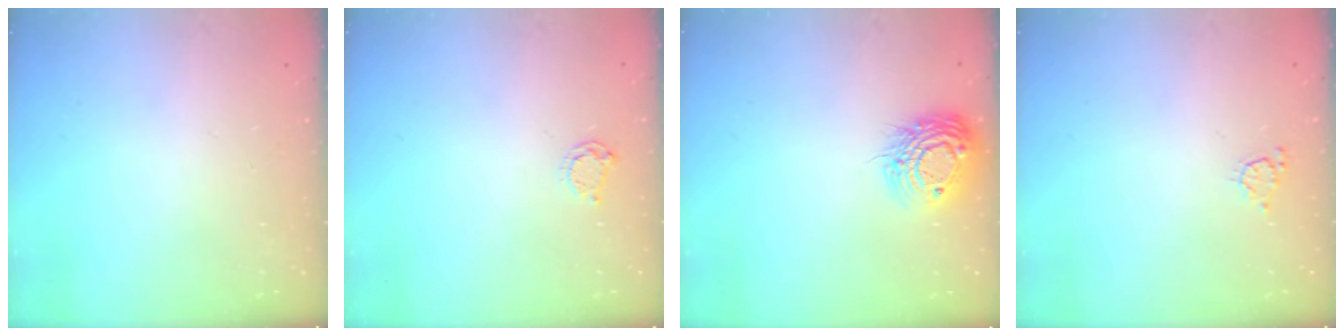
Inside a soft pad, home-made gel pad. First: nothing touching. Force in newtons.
{"total": 3.8, "press": 3.8, "slide": 0.4}
{"total": 13.1, "press": 13.1, "slide": 0.9}
{"total": 3.9, "press": 3.8, "slide": 0.4}